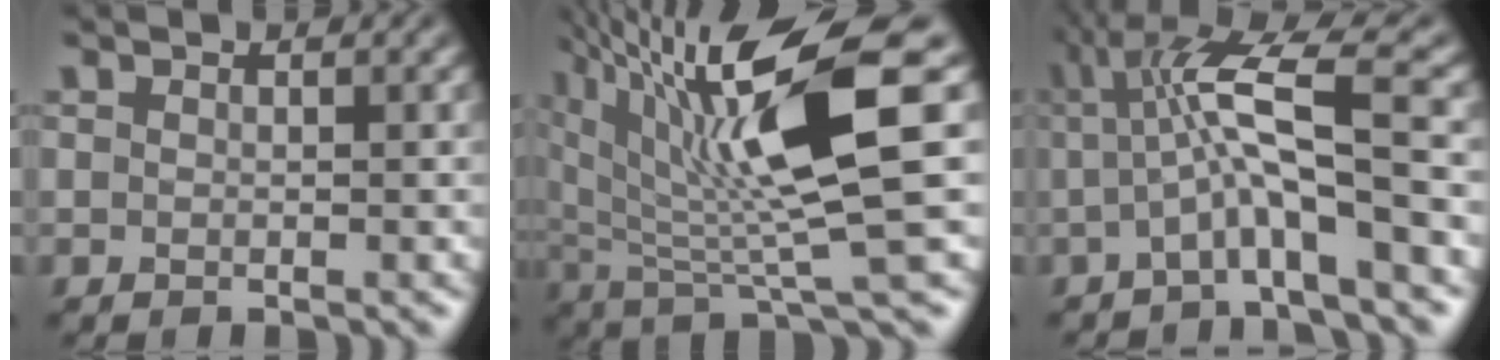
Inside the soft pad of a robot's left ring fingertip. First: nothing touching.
{"total": 13.1, "force": [4.1, 2.6, 12.2], "torque": [-0.197, 0.007, 0.073]}
{"total": 7.3, "force": [-0.2, 1.2, 7.2], "torque": [-0.124, 0.017, -0.010]}